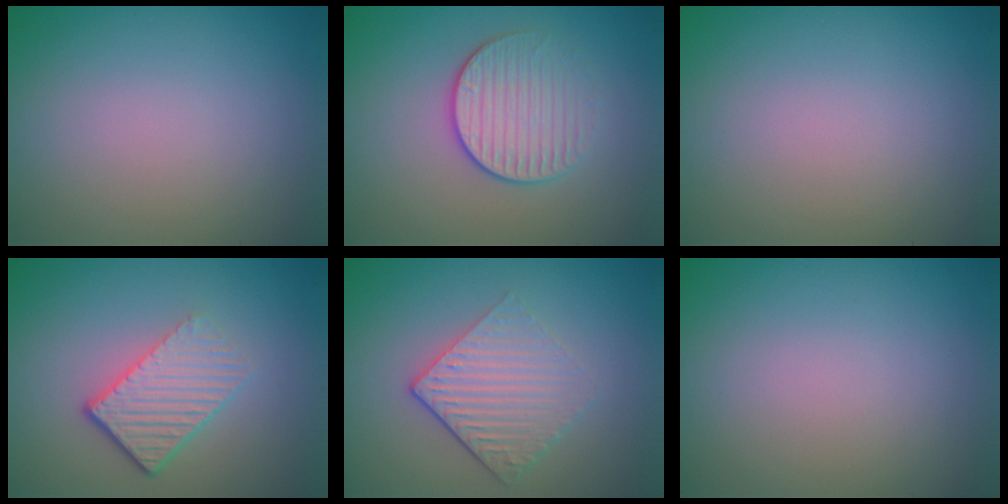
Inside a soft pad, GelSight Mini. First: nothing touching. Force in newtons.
{"total": 3.3, "press": 2.9, "slide": 1.5}
{"total": 0.0}
{"total": 4.3, "press": 2.9, "slide": 3.1}
{"total": 4.3, "press": 2.9, "slide": 3.1}
{"total": 0.0}